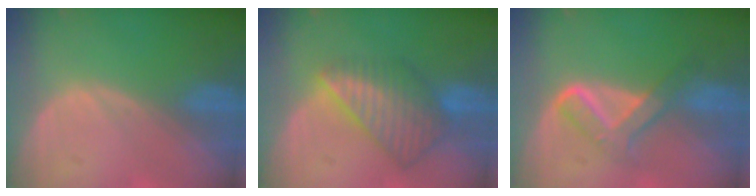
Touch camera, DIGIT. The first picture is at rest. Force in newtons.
{"total": 8.5, "press": 7.4, "slide": 4.2}
{"total": 5.2, "press": 5.2, "slide": 0.5}